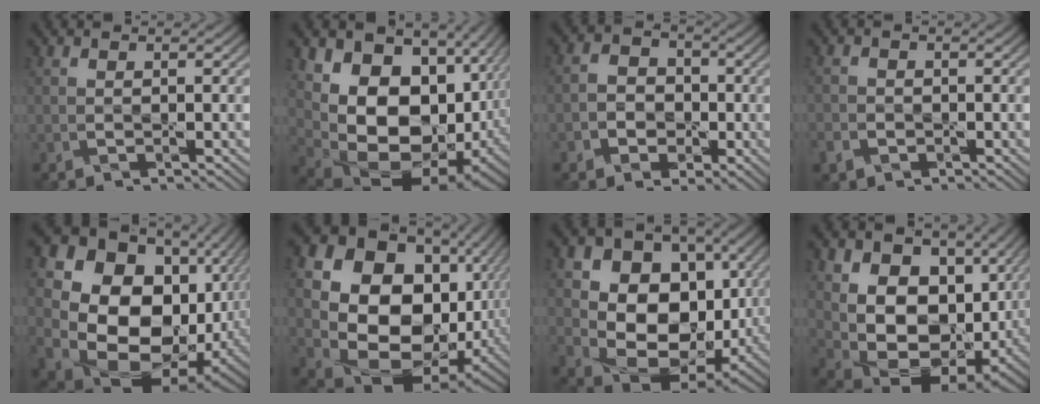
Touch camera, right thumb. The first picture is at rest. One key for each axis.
{"total": 18.4, "fx": 2.1, "fy": 13.0, "fz": 12.9, "tx": -0.226, "ty": -0.039, "tz": 0.088}
{"total": 4.7, "fx": -1.4, "fy": 4.0, "fz": 2.1, "tx": -0.026, "ty": -0.002, "tz": -0.041}
{"total": 2.4, "fx": -1.4, "fy": 1.8, "fz": 0.8, "tx": -0.024, "ty": -0.007, "tz": -0.034}
{"total": 21.0, "fx": 2.4, "fy": 16.3, "fz": 12.9, "tx": -0.285, "ty": -0.024, "tz": 0.100}
{"total": 21.3, "fx": 3.3, "fy": 16.7, "fz": 12.8, "tx": -0.285, "ty": -0.012, "tz": 0.106}
{"total": 15.1, "fx": 0.5, "fy": 11.2, "fz": 10.1, "tx": -0.180, "ty": -0.013, "tz": 0.014}
{"total": 16.6, "fx": 1.8, "fy": 11.7, "fz": 11.6, "tx": -0.211, "ty": -0.038, "tz": 0.061}